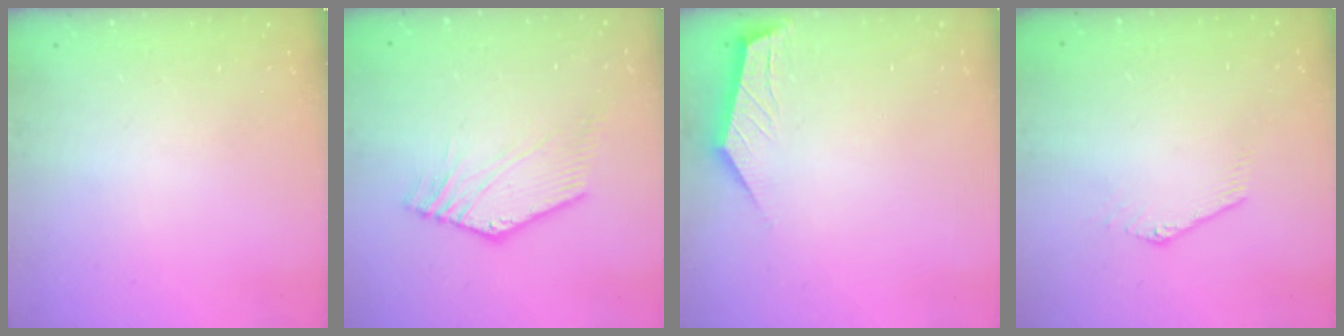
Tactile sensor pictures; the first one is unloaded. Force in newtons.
{"total": 2.7, "press": 2.5, "slide": 1.1}
{"total": 2.3, "press": 2.3, "slide": 0.3}
{"total": 1.6, "press": 1.6, "slide": 0.0}